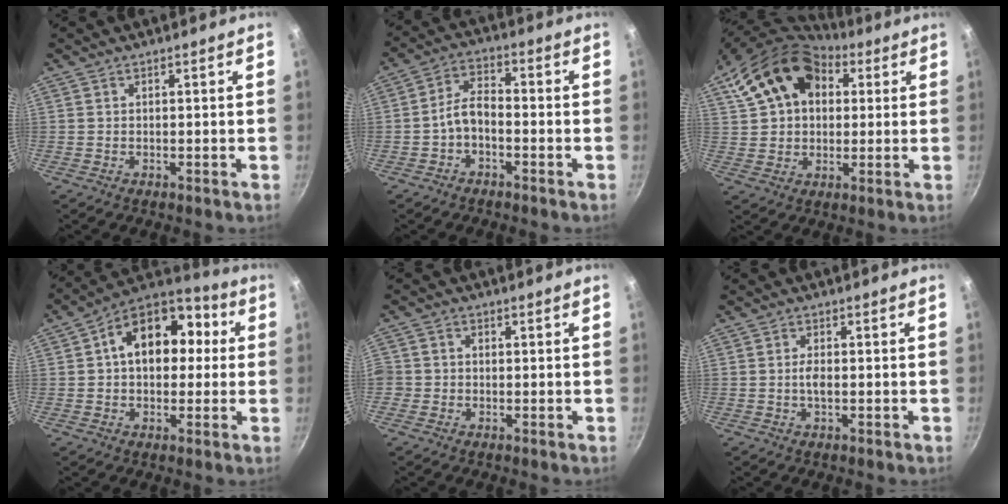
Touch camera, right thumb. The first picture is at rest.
{"total": 5.4, "force": [-2.1, 3.1, 4.0], "torque": [-0.068, 0.037, -0.044]}
{"total": 18.6, "force": [7.4, 12.9, 11.2], "torque": [-0.192, 0.019, 0.119]}
{"total": 16.6, "force": [2.5, 11.7, 11.5], "torque": [-0.133, 0.038, 0.021]}
{"total": 2.9, "force": [-0.6, 2.7, 0.9], "torque": [-0.009, 0.010, -0.018]}
{"total": 2.3, "force": [-0.2, 1.0, 2.0], "torque": [-0.041, 0.003, -0.007]}